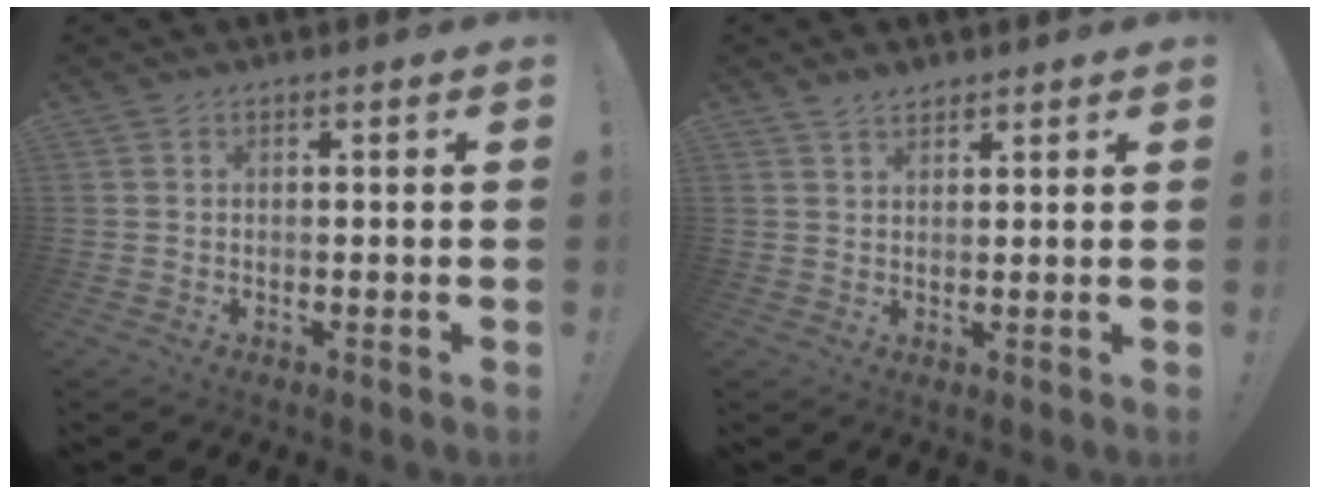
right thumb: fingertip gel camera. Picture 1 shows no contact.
{"total": 3.1, "force": [2.6, 1.5, 0.8], "torque": [-0.010, -0.016, 0.048]}